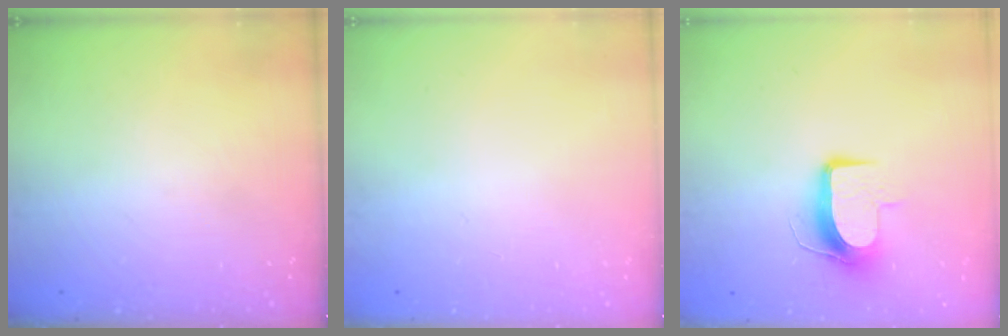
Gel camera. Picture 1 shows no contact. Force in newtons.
{"total": 0.0}
{"total": 9.8, "press": 9.8, "slide": 0.3}